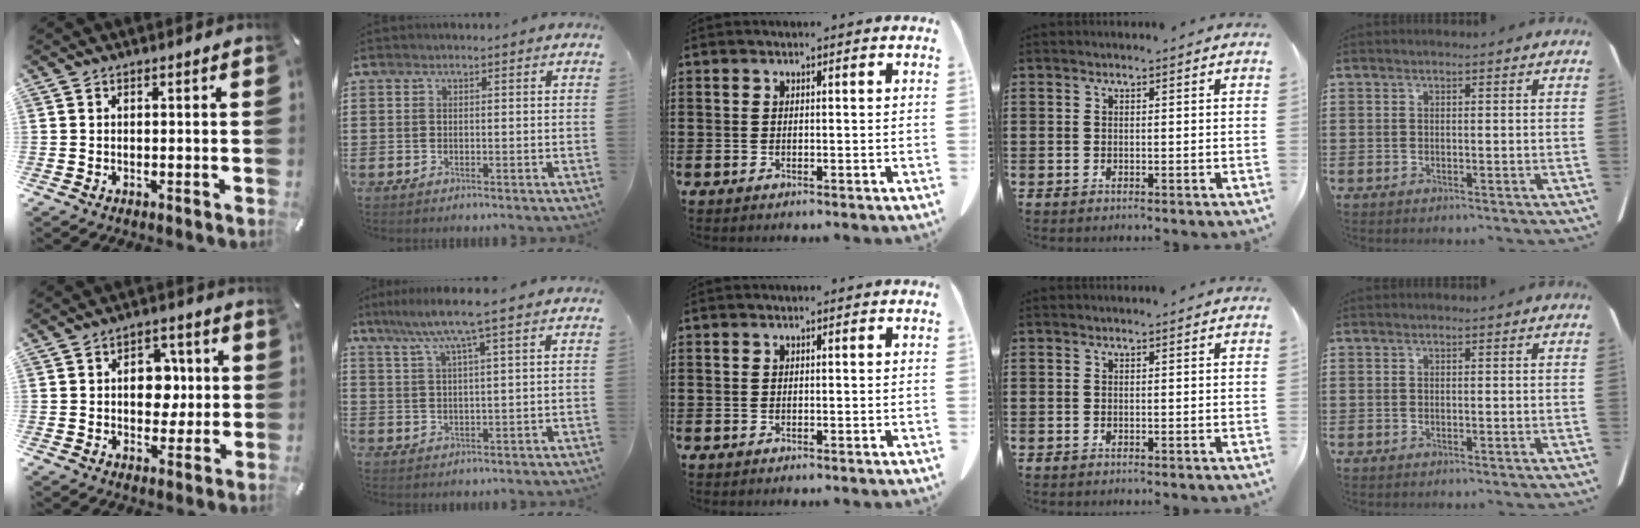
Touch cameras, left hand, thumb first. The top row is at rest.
{"thumb": {"total": 9.3, "force": [0.7, 6.9, 6.2], "torque": [-0.078, 0.004, 0.008]}, "index": {"total": 6.7, "force": [4.5, -0.3, 4.9], "torque": [-0.108, -0.009, 0.076]}}